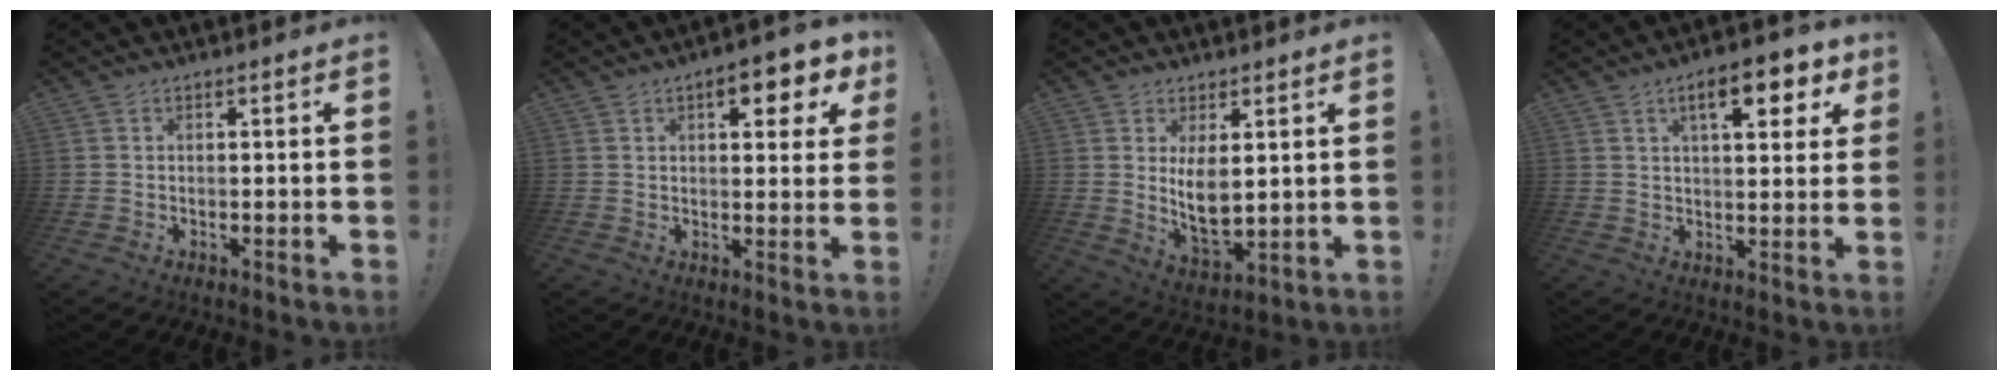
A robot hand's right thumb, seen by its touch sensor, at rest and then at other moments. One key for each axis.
{"total": 8.0, "fx": 3.8, "fy": 3.2, "fz": 6.3, "tx": -0.070, "ty": -0.013, "tz": 0.057}
{"total": 8.5, "fx": 2.4, "fy": 4.3, "fz": 6.9, "tx": -0.128, "ty": -0.024, "tz": 0.047}
{"total": 11.2, "fx": 5.1, "fy": 3.9, "fz": 9.2, "tx": -0.125, "ty": -0.015, "tz": 0.076}